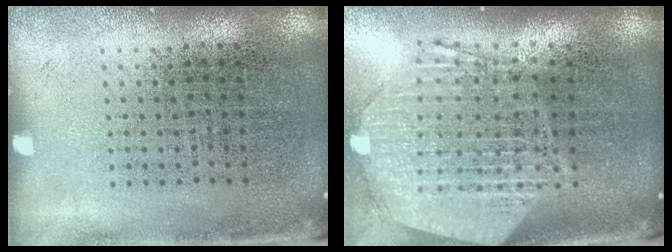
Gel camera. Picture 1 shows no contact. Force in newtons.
{"total": 3.0, "press": 2.4, "slide": 1.8}